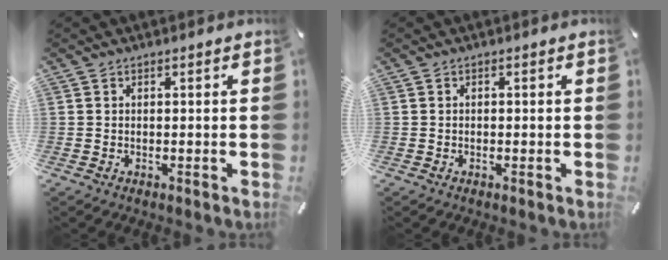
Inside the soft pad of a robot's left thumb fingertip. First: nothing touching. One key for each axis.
{"total": 0.0}